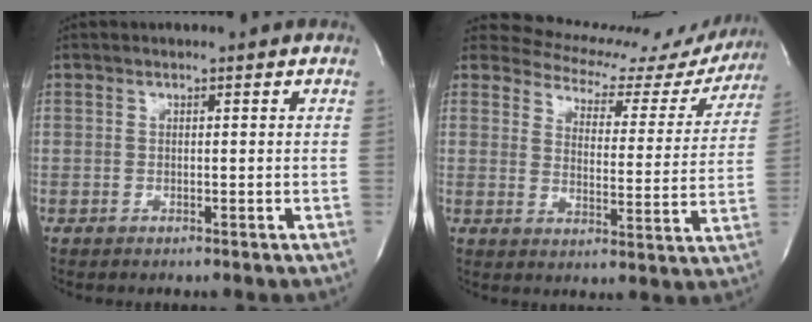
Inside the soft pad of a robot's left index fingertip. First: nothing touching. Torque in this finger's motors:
{"motor_torque": [1.10, -1.04, 0.06, -0.03]}